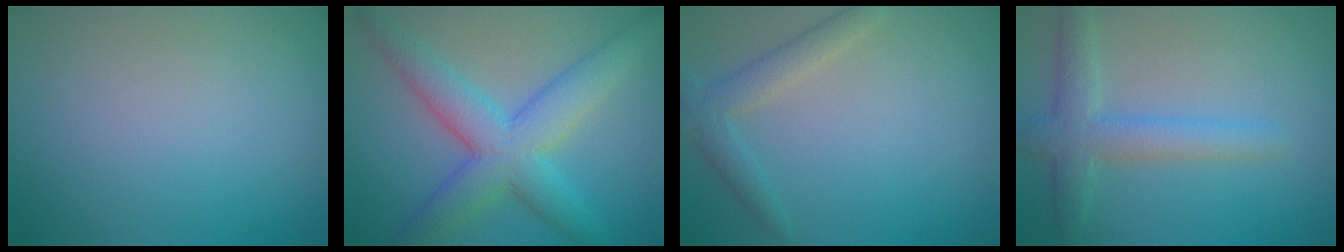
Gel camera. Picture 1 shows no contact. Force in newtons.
{"total": 6.8, "press": 6.8, "slide": 0.1}
{"total": 2.6, "press": 2.6, "slide": 0.1}
{"total": 3.9, "press": 3.9, "slide": 0.2}